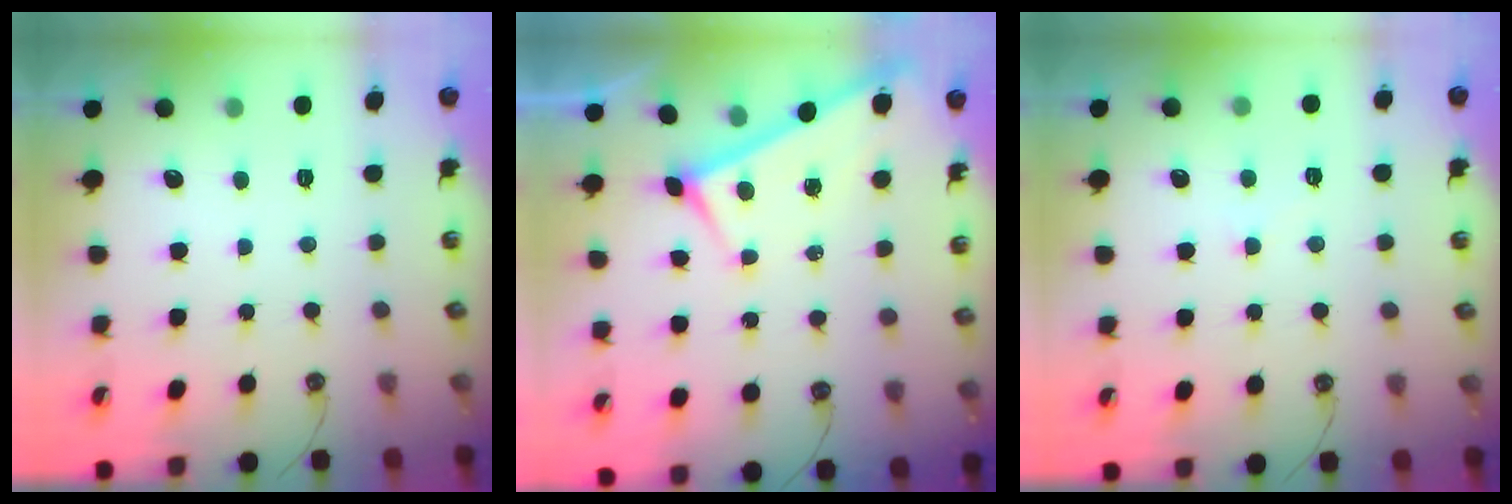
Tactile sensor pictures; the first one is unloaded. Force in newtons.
{"total": 3.9, "press": 3.9, "slide": 0.3}
{"total": 4.2, "press": 4.1, "slide": 0.4}